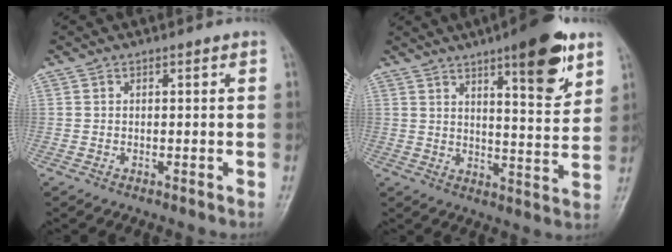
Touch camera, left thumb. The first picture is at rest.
{"total": 13.4, "force": [7.8, 3.2, 10.4], "torque": [-0.125, -0.043, 0.108]}